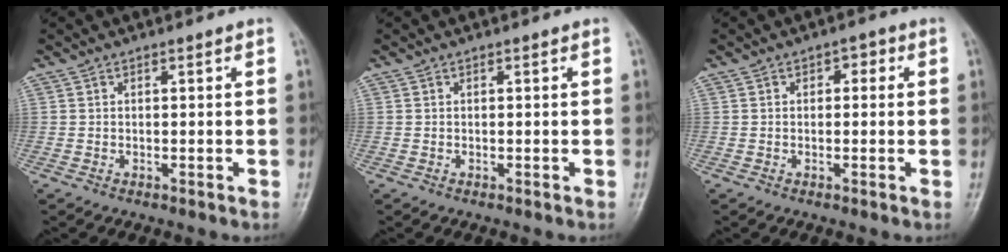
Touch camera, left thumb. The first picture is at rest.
{"total": 0.0}
{"total": 2.2, "force": [0.5, 1.5, 1.5], "torque": [-0.002, 0.006, -0.001]}